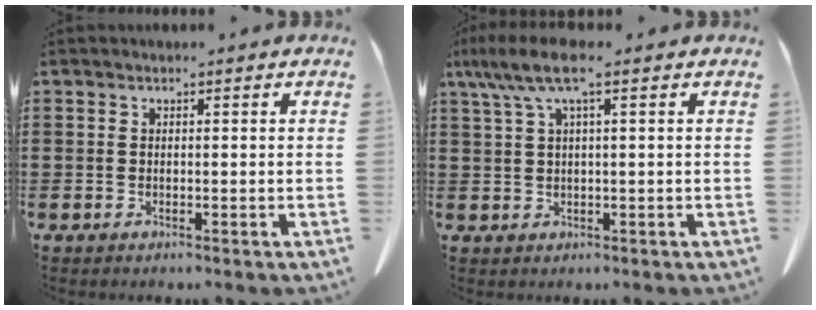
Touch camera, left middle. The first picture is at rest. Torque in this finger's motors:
{"motor_torque": [1.06, -1.03, 0.74, 0.20]}